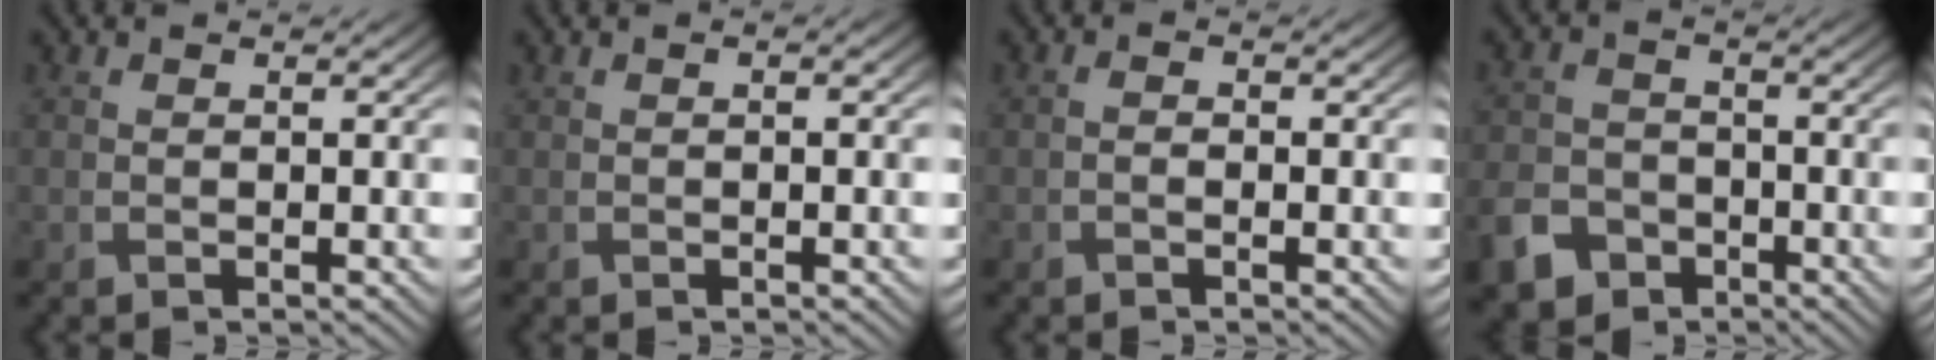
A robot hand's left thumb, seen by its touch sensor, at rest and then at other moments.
{"total": 0.7, "force": [0.0, 0.3, 0.6], "torque": [-0.011, 0.005, 0.002]}
{"total": 0.8, "force": [-0.4, 0.4, 0.6], "torque": [-0.012, 0.001, -0.006]}
{"total": 6.2, "force": [-3.9, 4.2, 2.2], "torque": [-0.062, -0.012, -0.081]}